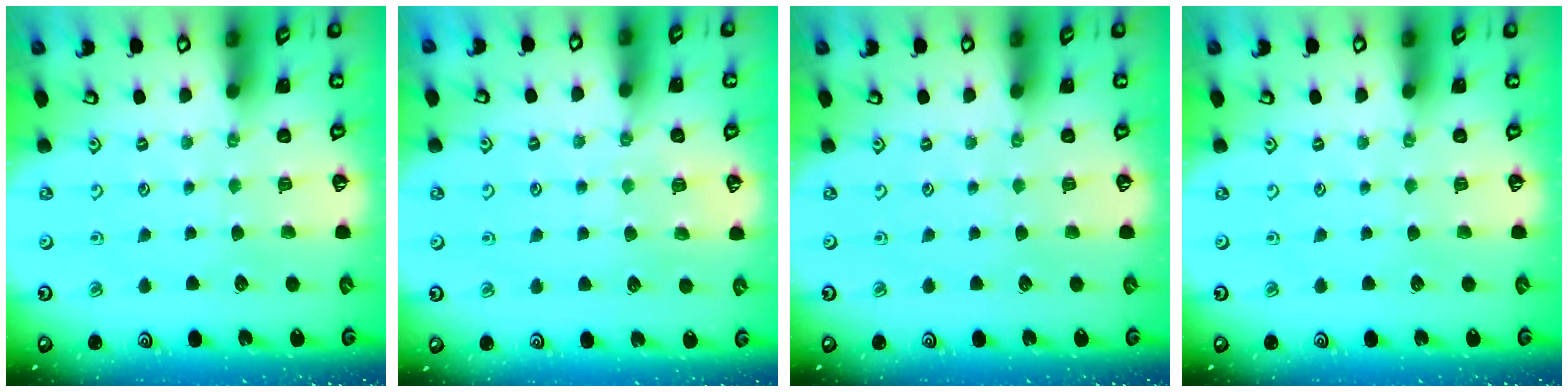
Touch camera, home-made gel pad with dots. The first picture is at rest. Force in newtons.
{"total": 4.3, "press": 4.3, "slide": 0.4}
{"total": 0.0}
{"total": 0.0}